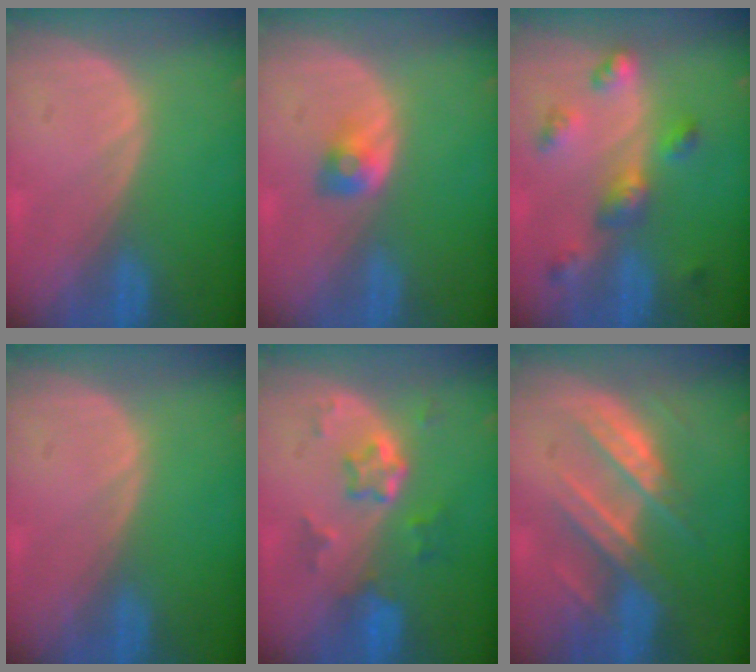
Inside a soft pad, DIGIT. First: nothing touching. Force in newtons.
{"total": 2.6, "press": 2.4, "slide": 1.0}
{"total": 6.4, "press": 5.7, "slide": 2.8}
{"total": 0.0}
{"total": 5.8, "press": 5.2, "slide": 2.5}
{"total": 8.4, "press": 7.7, "slide": 3.5}